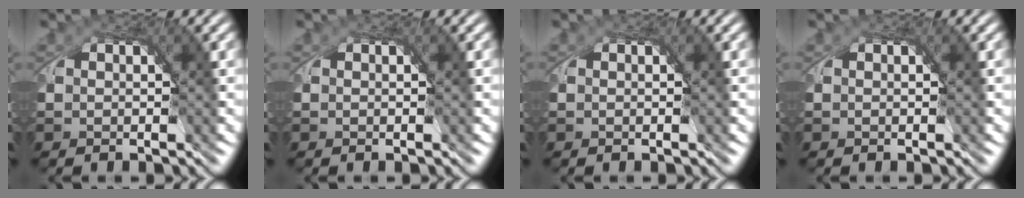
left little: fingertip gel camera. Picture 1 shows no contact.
{"total": 0.0}
{"total": 0.0}
{"total": 0.0}